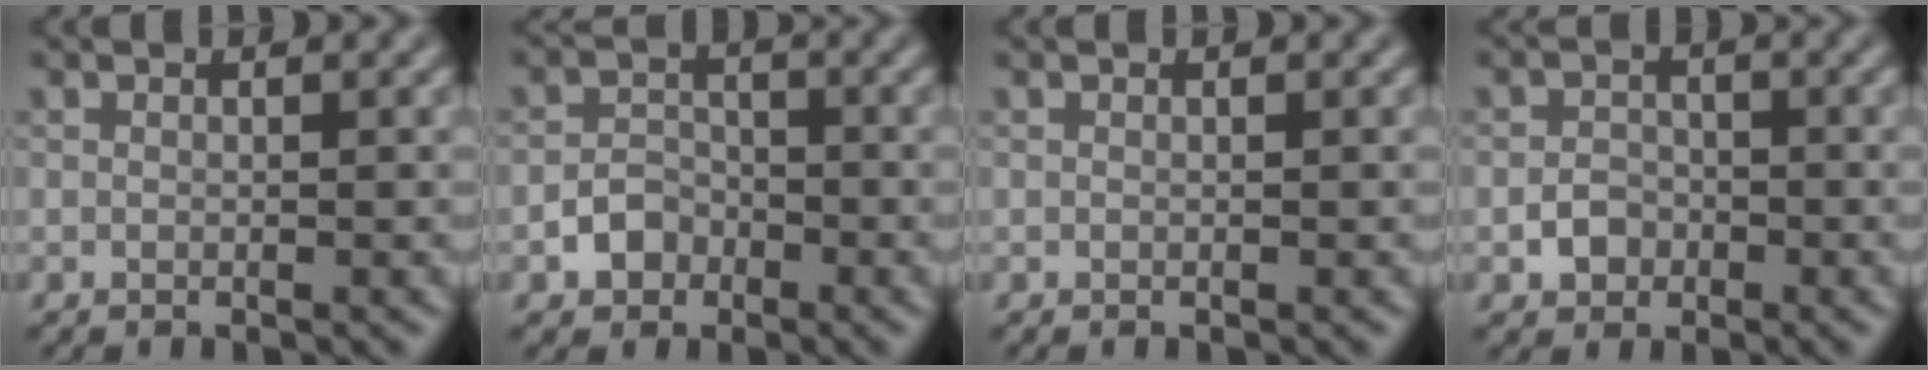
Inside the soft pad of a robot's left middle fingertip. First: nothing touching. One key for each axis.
{"total": 2.5, "fx": -1.3, "fy": 1.9, "fz": 0.9, "tx": -0.010, "ty": 0.007, "tz": -0.025}
{"total": 0.0}
{"total": 2.1, "fx": -0.9, "fy": 1.7, "fz": 0.8, "tx": -0.009, "ty": 0.002, "tz": -0.020}